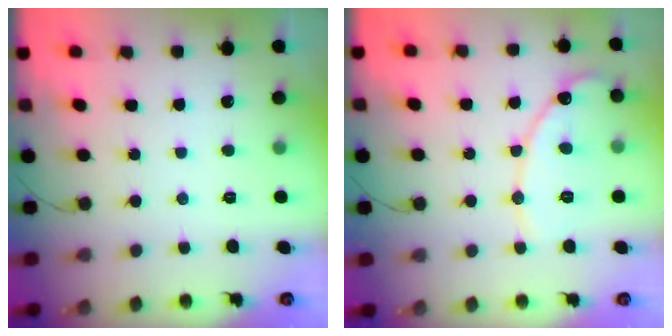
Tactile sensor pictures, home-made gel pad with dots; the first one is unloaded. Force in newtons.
{"total": 11.8, "press": 11.8, "slide": 0.9}